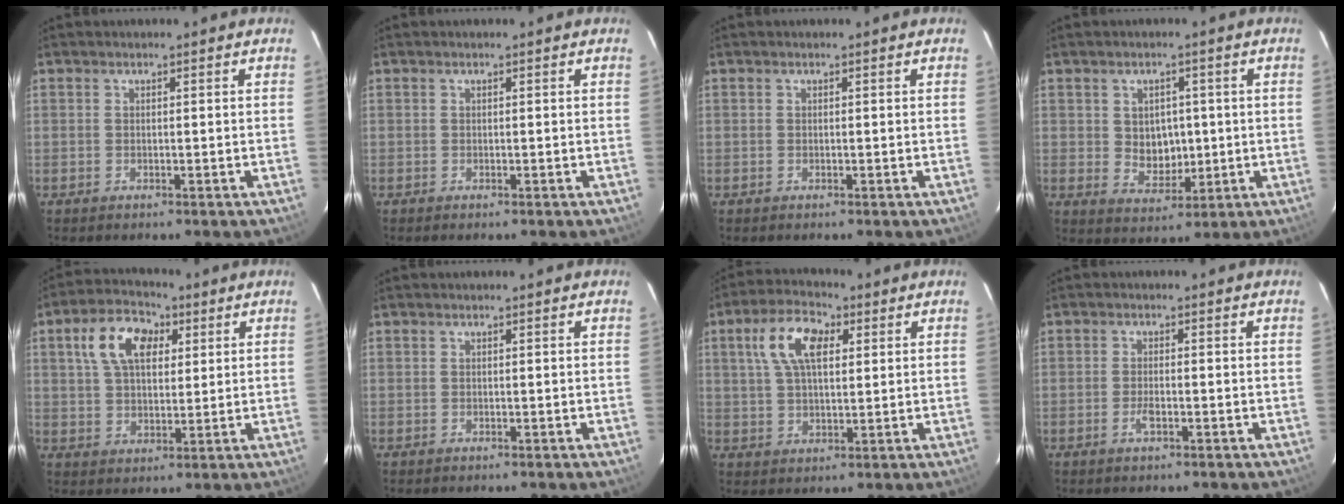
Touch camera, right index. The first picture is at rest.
{"total": 0.0}
{"total": 0.0}
{"total": 6.2, "force": [0.5, 5.0, 3.5], "torque": [-0.059, 0.003, 0.020]}
{"total": 10.9, "force": [4.1, 6.6, 7.6], "torque": [-0.149, 0.033, 0.069]}
{"total": 0.0}
{"total": 9.8, "force": [3.4, 5.0, 7.8], "torque": [-0.152, 0.026, 0.062]}
{"total": 2.3, "force": [-1.0, 0.6, 1.9], "torque": [-0.041, -0.001, -0.018]}